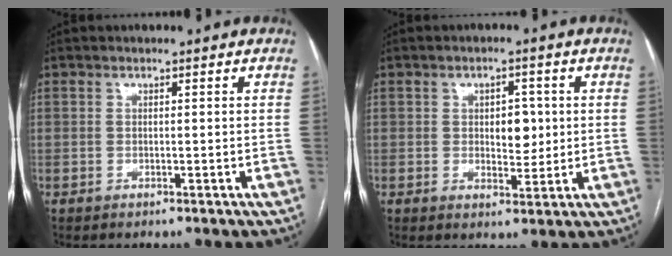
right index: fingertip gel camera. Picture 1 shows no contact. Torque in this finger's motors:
{"motor_torque": [0.47, 0.03, 0.08, 0.04]}